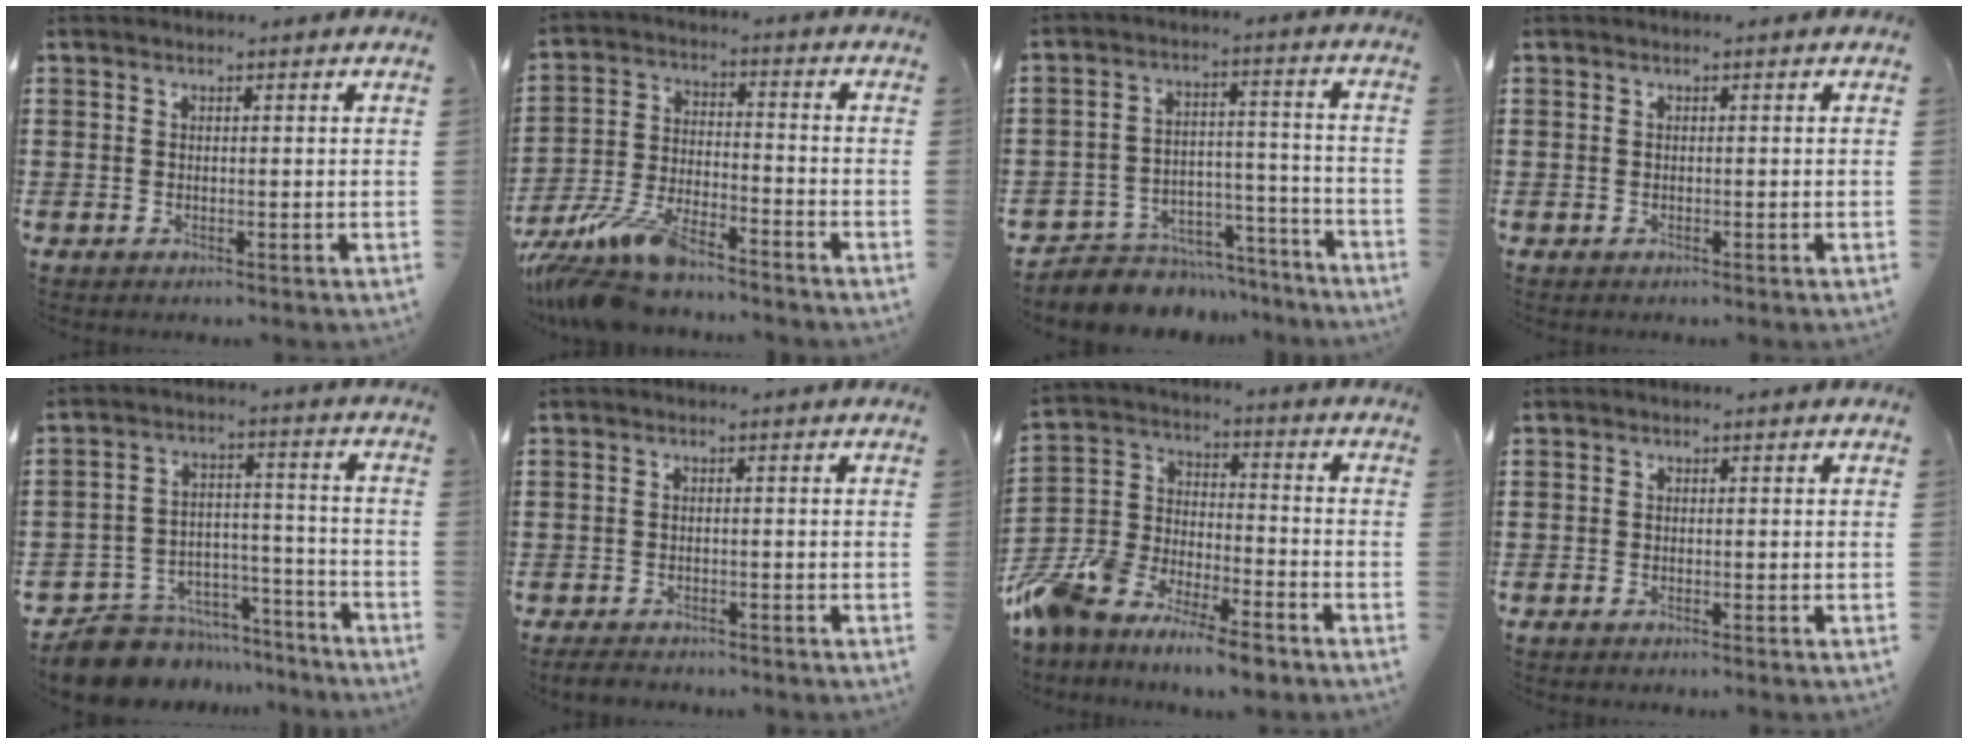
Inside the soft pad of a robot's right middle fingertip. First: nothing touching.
{"total": 9.8, "force": [-8.6, 1.6, 4.3], "torque": [-0.096, 0.006, -0.171]}
{"total": 6.1, "force": [-5.5, 2.7, 0.2], "torque": [-0.006, 0.025, -0.108]}
{"total": 0.0}
{"total": 8.3, "force": [-7.8, 2.8, 0.7], "torque": [-0.016, 0.025, -0.150]}
{"total": 1.7, "force": [-1.6, 0.4, 0.2], "torque": [-0.009, 0.000, -0.034]}
{"total": 10.0, "force": [-9.4, 2.2, 2.4], "torque": [-0.074, 0.018, -0.193]}
{"total": 0.5, "force": [-0.5, 0.0, 0.2], "torque": [-0.006, -0.004, -0.008]}